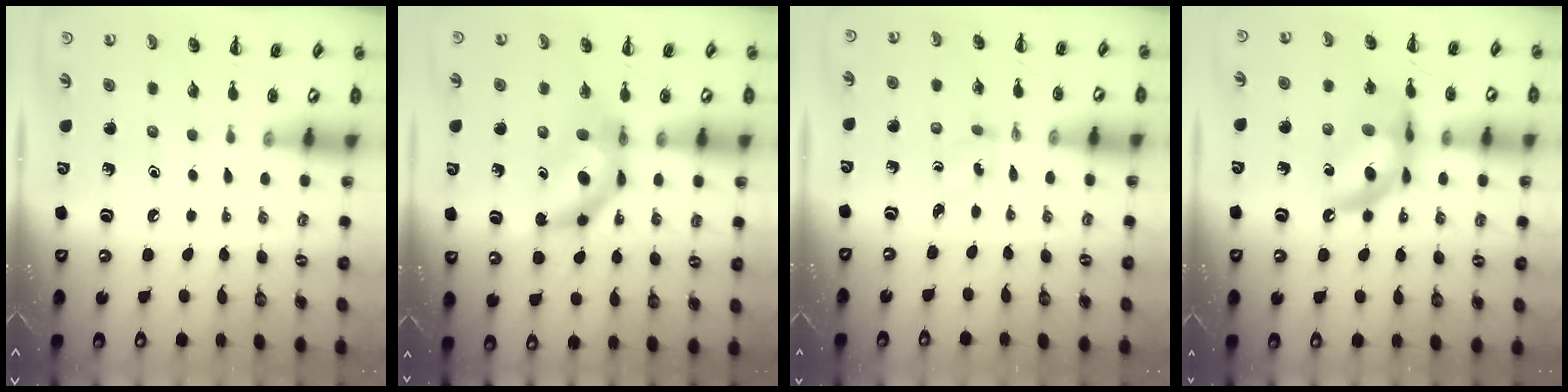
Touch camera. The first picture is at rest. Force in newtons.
{"total": 6.6, "press": 6.5, "slide": 1.2}
{"total": 1.5, "press": 1.4, "slide": 0.6}
{"total": 13.4, "press": 13.0, "slide": 3.6}